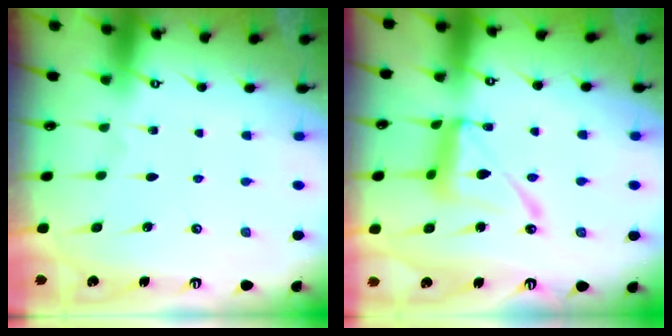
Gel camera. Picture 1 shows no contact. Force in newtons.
{"total": 13.4, "press": 13.4, "slide": 1.2}